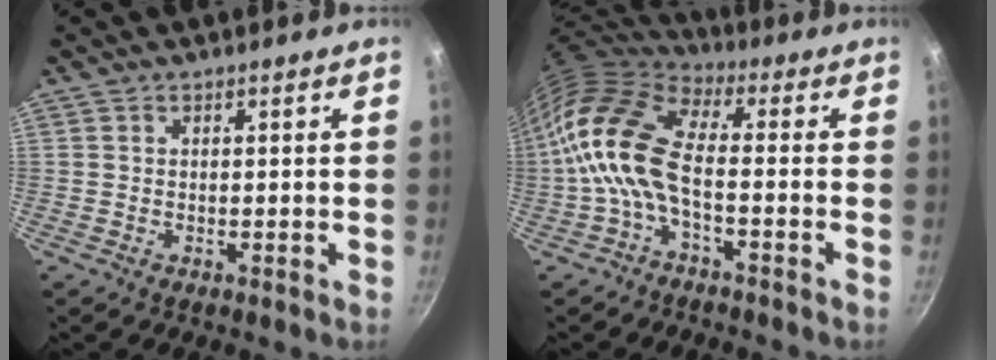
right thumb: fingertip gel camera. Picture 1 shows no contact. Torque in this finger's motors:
{"motor_torque": [1.20, 0.92, 2.20, -0.57, 0.24]}